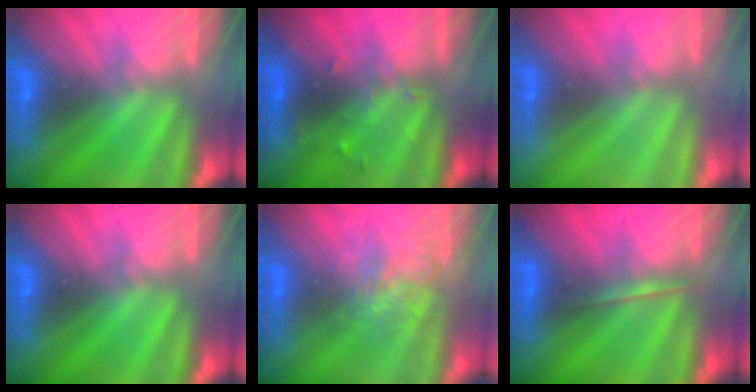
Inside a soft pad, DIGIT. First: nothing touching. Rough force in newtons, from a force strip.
{"total": 2.7}
{"total": 2.9}
{"total": 0.0}
{"total": 3.8}
{"total": 1.7}